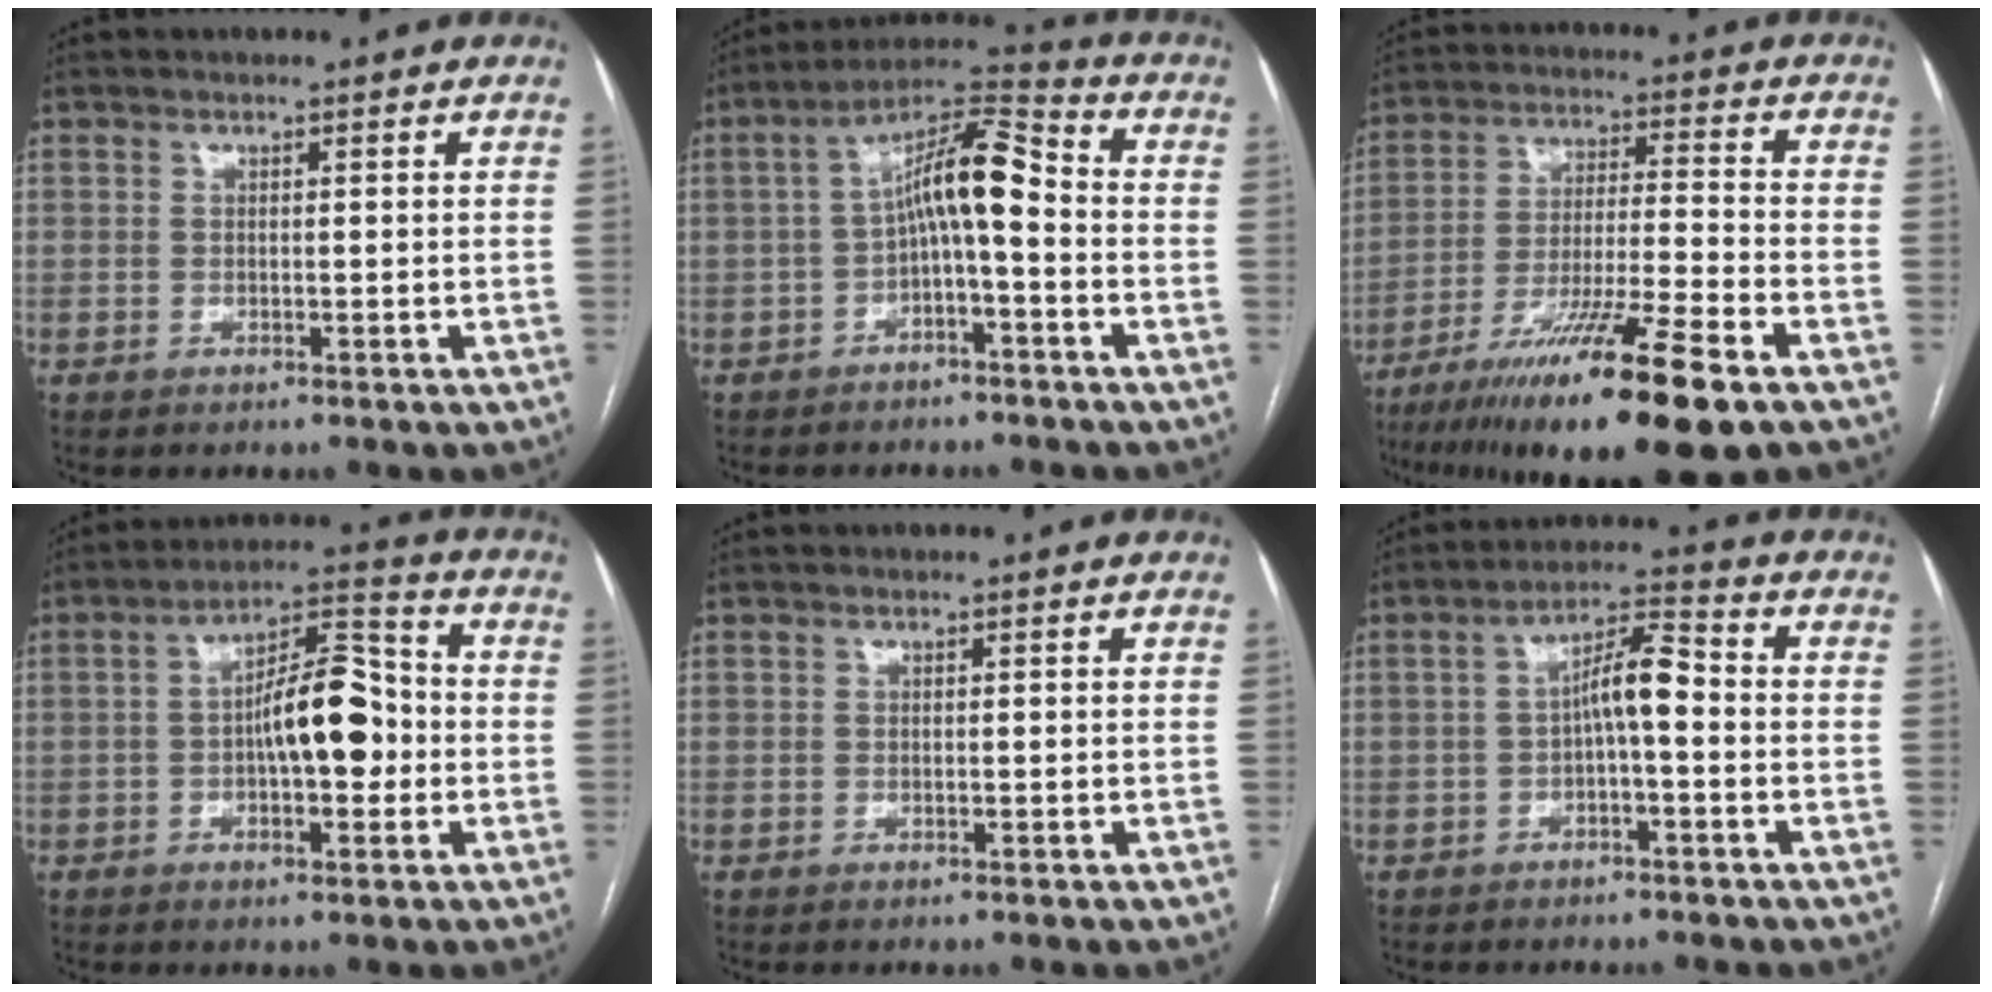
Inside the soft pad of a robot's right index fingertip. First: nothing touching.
{"total": 9.6, "force": [-0.9, 2.1, 9.3], "torque": [-0.160, 0.041, -0.017]}
{"total": 18.4, "force": [-11.6, 0.1, 14.2], "torque": [-0.227, -0.041, -0.197]}
{"total": 10.3, "force": [-0.9, 3.5, 9.6], "torque": [-0.162, 0.029, -0.012]}
{"total": 0.0}
{"total": 6.2, "force": [-0.6, 1.3, 6.0], "torque": [-0.103, 0.026, -0.011]}